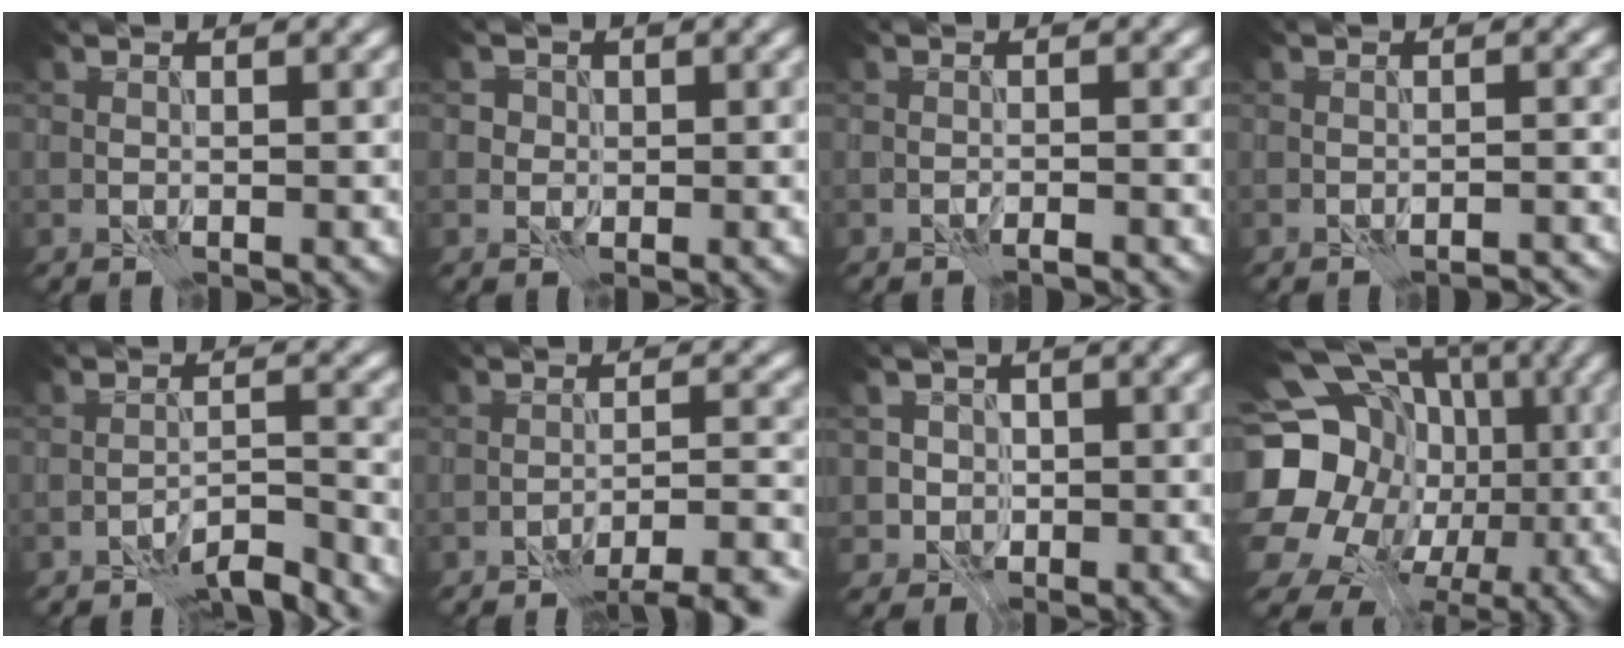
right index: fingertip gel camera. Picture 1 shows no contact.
{"total": 1.3, "force": [0.4, 1.2, 0.1], "torque": [0.013, 0.007, 0.005]}
{"total": 1.1, "force": [-1.1, -0.2, 0.2], "torque": [0.003, 0.004, -0.020]}
{"total": 1.6, "force": [-1.6, 0.1, 0.2], "torque": [-0.003, 0.009, -0.021]}
{"total": 4.7, "force": [-4.1, 0.7, 2.1], "torque": [-0.030, 0.006, -0.067]}
{"total": 7.6, "force": [-6.3, 1.8, 3.7], "torque": [-0.044, 0.007, -0.077]}
{"total": 2.5, "force": [0.1, 2.5, 0.3], "torque": [0.014, 0.009, 0.000]}
{"total": 22.3, "force": [-2.7, 19.2, 10.9], "torque": [-0.207, -0.015, -0.075]}